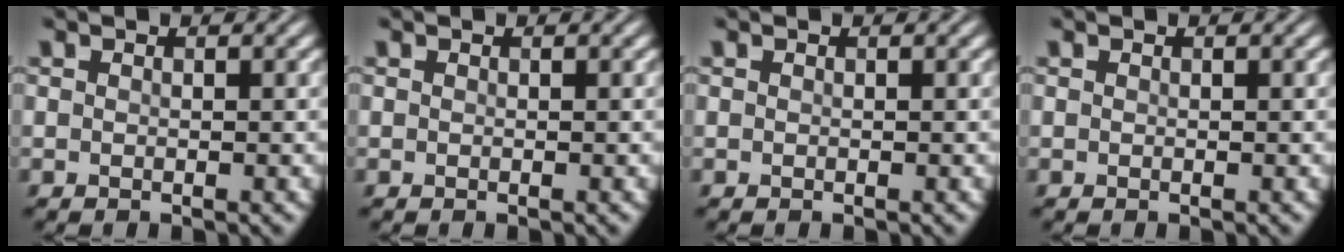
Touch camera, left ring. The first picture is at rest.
{"total": 0.0}
{"total": 0.0}
{"total": 0.0}